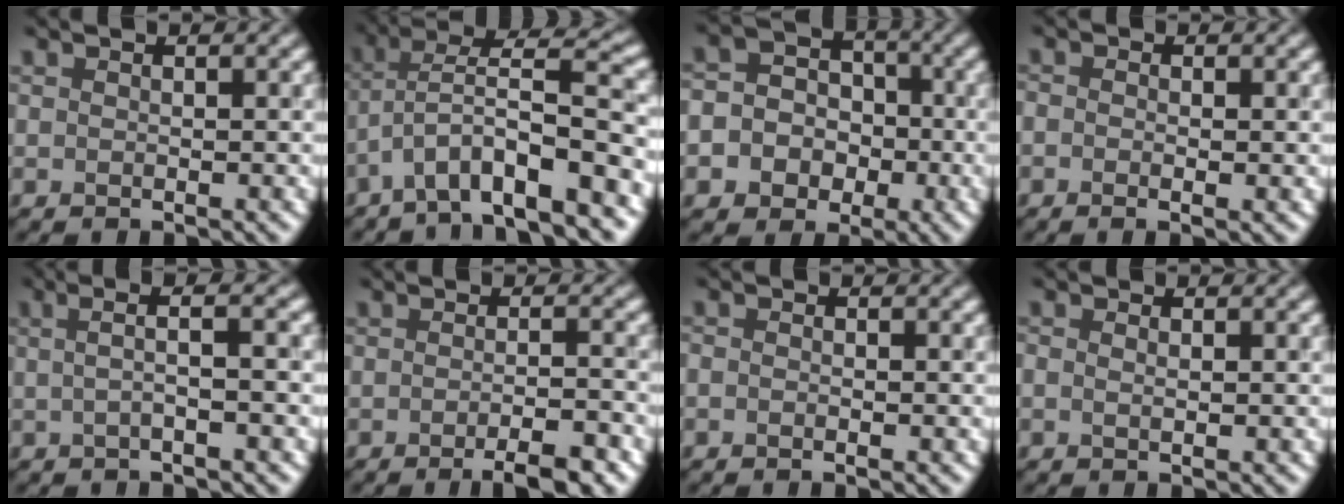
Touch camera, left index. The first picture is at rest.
{"total": 8.0, "force": [-3.7, 1.9, 6.8], "torque": [-0.107, 0.040, -0.057]}
{"total": 6.0, "force": [-2.2, 5.3, 1.6], "torque": [-0.024, 0.017, -0.044]}
{"total": 1.1, "force": [-0.4, 0.4, 0.9], "torque": [-0.010, 0.007, -0.006]}
{"total": 2.7, "force": [0.0, 0.4, 2.6], "torque": [-0.037, 0.015, 0.002]}
{"total": 4.0, "force": [-2.5, 0.7, 3.1], "torque": [-0.039, 0.008, -0.027]}
{"total": 0.6, "force": [-0.6, 0.0, 0.0], "torque": [0.003, 0.005, -0.005]}
{"total": 0.6, "force": [0.3, 0.3, 0.4], "torque": [-0.001, 0.008, -0.002]}